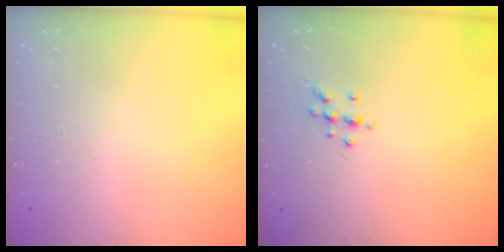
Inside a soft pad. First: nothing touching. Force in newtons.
{"total": 7.1, "press": 7.0, "slide": 1.3}